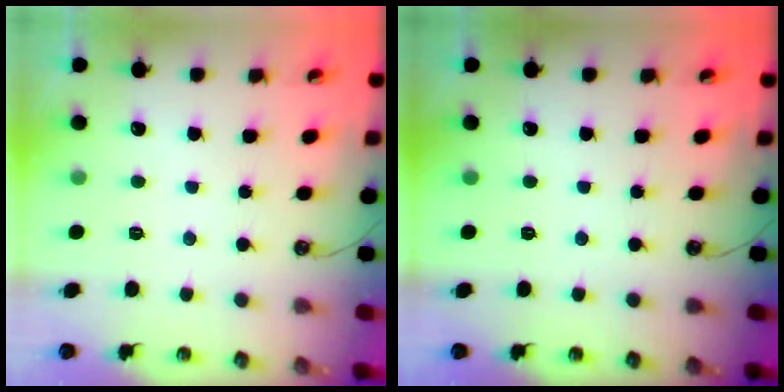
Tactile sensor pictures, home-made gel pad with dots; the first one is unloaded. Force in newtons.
{"total": 0.0}